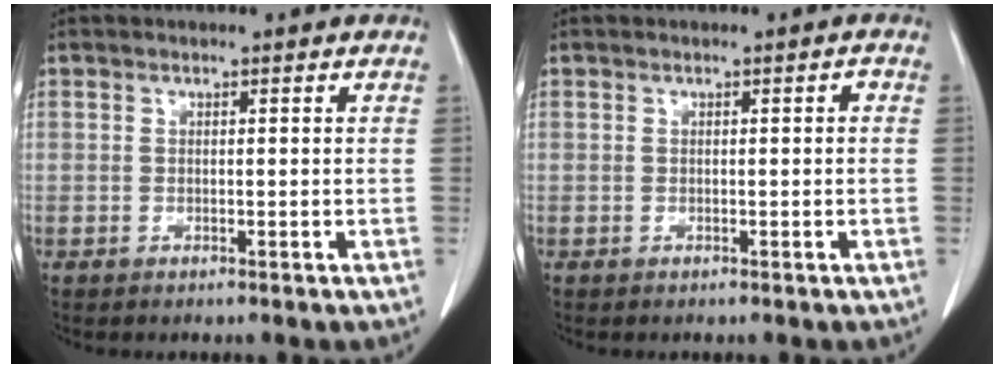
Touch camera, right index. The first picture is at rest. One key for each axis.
{"total": 0.6, "fx": 0.1, "fy": 0.2, "fz": 0.6, "tx": -0.006, "ty": 0.002, "tz": 0.000}